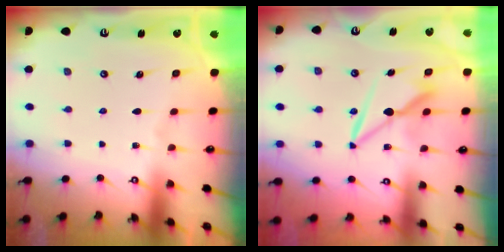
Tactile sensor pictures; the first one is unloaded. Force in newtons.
{"total": 8.7, "press": 8.7, "slide": 0.5}